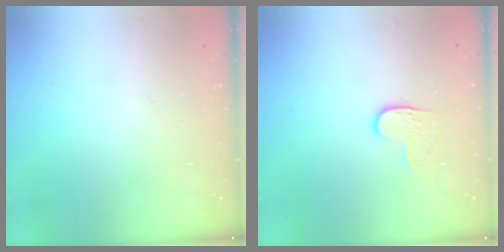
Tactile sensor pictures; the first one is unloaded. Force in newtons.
{"total": 4.0, "press": 3.9, "slide": 0.4}